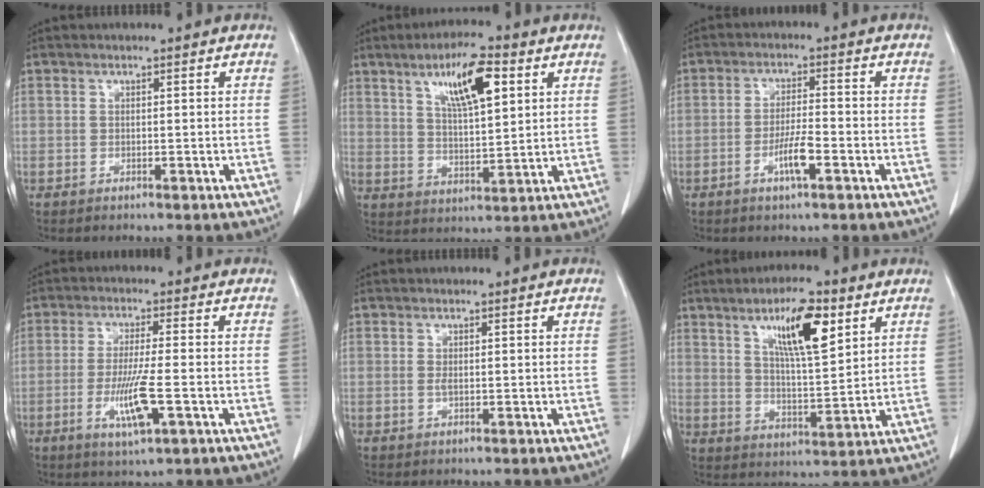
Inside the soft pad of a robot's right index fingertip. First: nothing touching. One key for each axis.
{"total": 10.0, "fx": 4.7, "fy": 2.1, "fz": 8.6, "tx": -0.151, "ty": 0.006, "tz": 0.083}
{"total": 5.0, "fx": -2.2, "fy": 0.5, "fz": 4.5, "tx": -0.086, "ty": -0.004, "tz": -0.042}
{"total": 7.6, "fx": -2.4, "fy": 0.2, "fz": 7.2, "tx": -0.138, "ty": -0.015, "tz": -0.043}
{"total": 0.8, "fx": 0.0, "fy": 0.2, "fz": 0.8, "tx": -0.019, "ty": -0.002, "tz": 0.000}
{"total": 11.6, "fx": 6.0, "fy": 3.1, "fz": 9.4, "tx": -0.160, "ty": 0.003, "tz": 0.103}